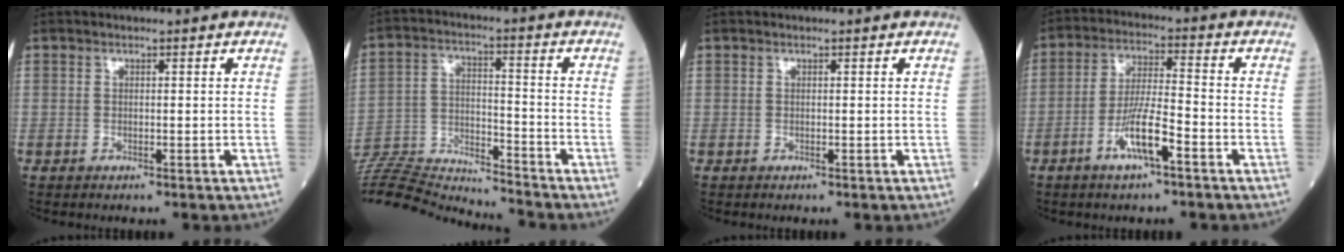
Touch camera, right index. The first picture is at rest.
{"total": 17.6, "force": [-17.3, 0.0, 3.2], "torque": [-0.065, 0.018, -0.288]}
{"total": 0.0}
{"total": 7.9, "force": [-3.8, 1.0, 6.8], "torque": [-0.134, 0.000, -0.073]}